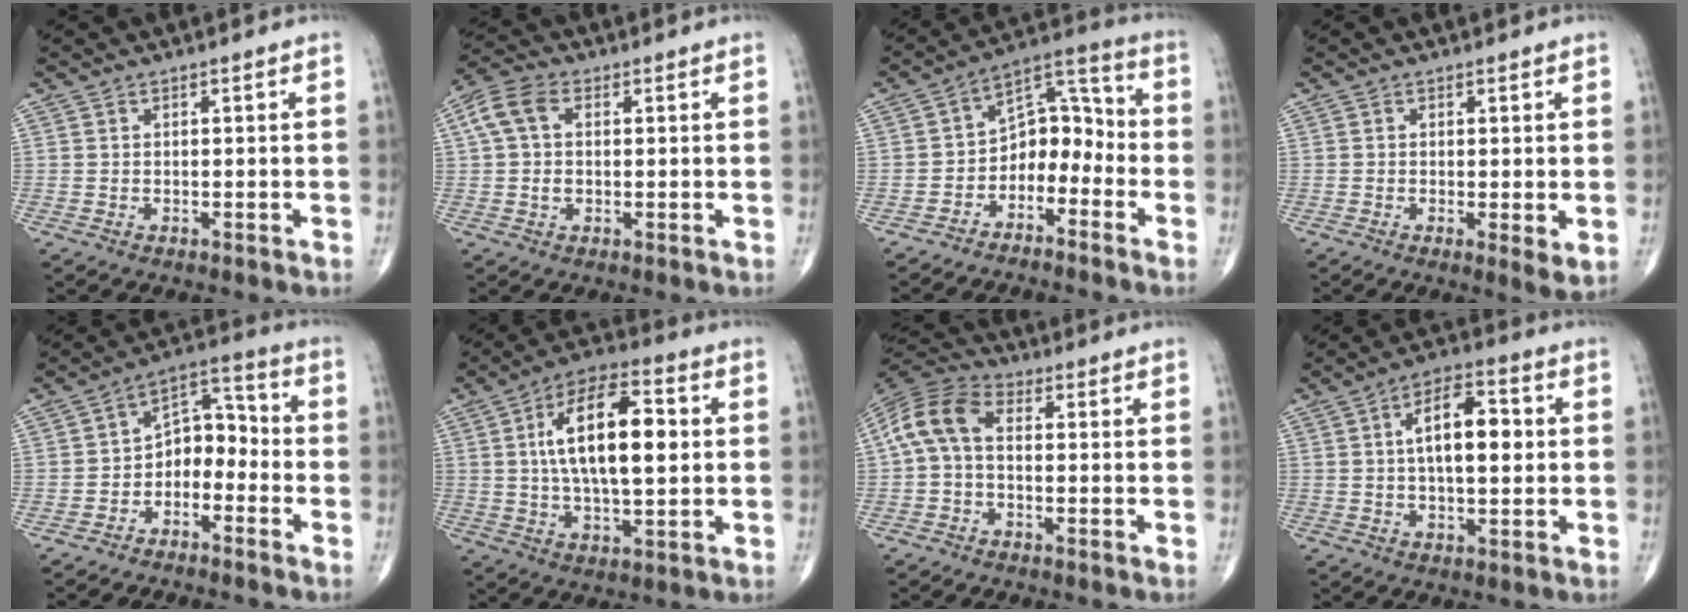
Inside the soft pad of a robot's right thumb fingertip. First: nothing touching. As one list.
[{"total": 7.3, "force": [1.5, 4.8, 5.2], "torque": [-0.111, 0.020, 0.025]}, {"total": 9.9, "force": [-4.3, 6.7, 5.9], "torque": [-0.054, 0.078, -0.086]}, {"total": 3.2, "force": [-0.3, 0.8, 3.1], "torque": [-0.055, -0.014, -0.009]}, {"total": 8.6, "force": [-3.5, 5.7, 5.4], "torque": [-0.058, 0.063, -0.070]}, {"total": 17.3, "force": [2.6, 7.4, 15.4], "torque": [-0.255, 0.013, 0.039]}, {"total": 9.2, "force": [0.0, 5.7, 7.3], "torque": [-0.146, 0.028, -0.013]}, {"total": 11.3, "force": [1.5, 5.2, 10.0], "torque": [-0.150, 0.015, 0.019]}]